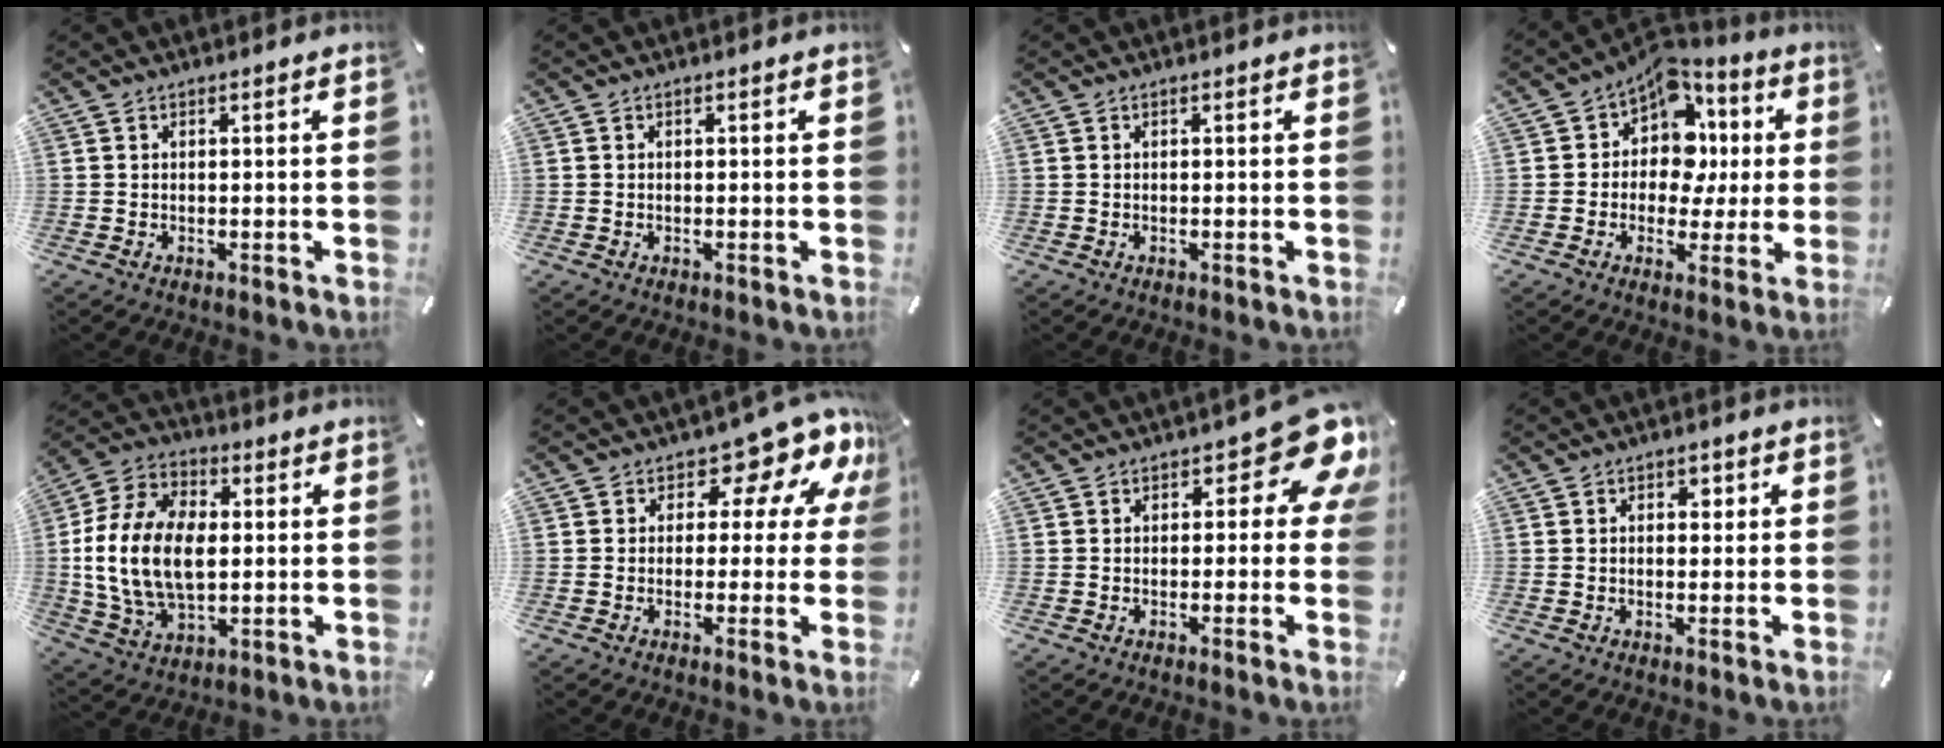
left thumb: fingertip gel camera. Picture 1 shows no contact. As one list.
[{"total": 0.0}, {"total": 0.0}, {"total": 10.7, "force": [3.2, 8.8, 5.1], "torque": [-0.088, -0.033, 0.063]}, {"total": 18.1, "force": [0.0, 12.7, 13.0], "torque": [-0.296, 0.010, 0.001]}, {"total": 11.4, "force": [5.9, 6.3, 7.5], "torque": [-0.087, -0.051, 0.099]}, {"total": 10.1, "force": [4.8, 4.6, 7.5], "torque": [-0.078, -0.034, 0.078]}, {"total": 2.1, "force": [0.5, 1.7, 1.2], "torque": [-0.011, 0.002, 0.001]}]